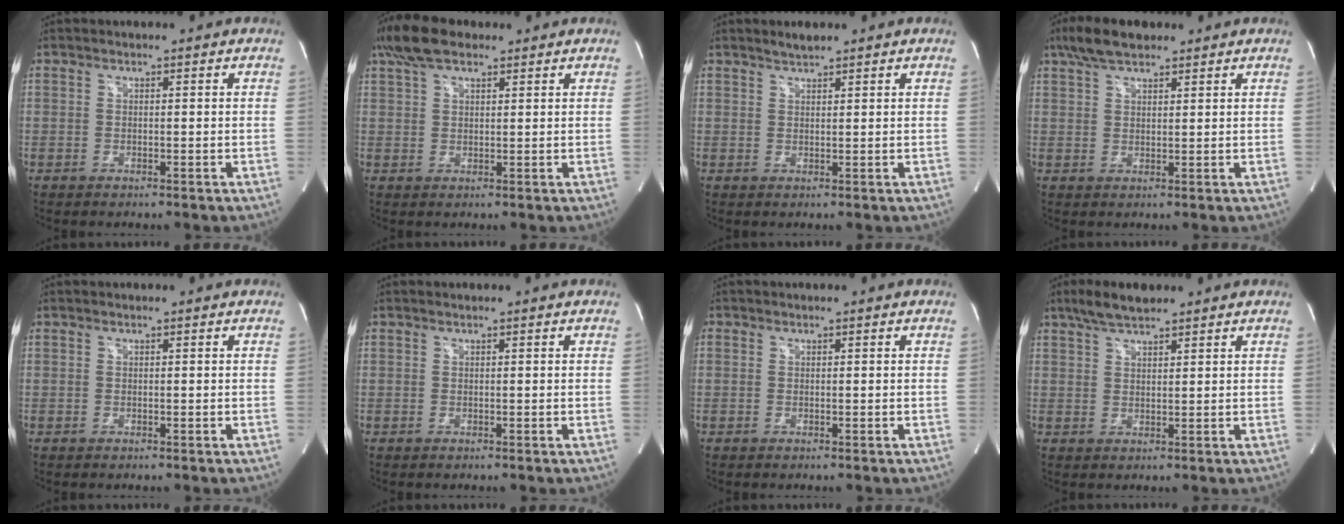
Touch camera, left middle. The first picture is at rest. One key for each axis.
{"total": 6.7, "fx": 4.8, "fy": 2.6, "fz": 3.9, "tx": -0.084, "ty": 0.027, "tz": 0.093}
{"total": 1.8, "fx": 1.7, "fy": 0.1, "fz": 0.7, "tx": -0.018, "ty": 0.003, "tz": 0.035}
{"total": 6.1, "fx": 4.7, "fy": 2.1, "fz": 3.4, "tx": -0.071, "ty": 0.019, "tz": 0.089}
{"total": 0.0}
{"total": 0.0}
{"total": 0.0}
{"total": 5.2, "fx": 4.2, "fy": 1.2, "fz": 2.8, "tx": -0.064, "ty": 0.014, "tz": 0.079}